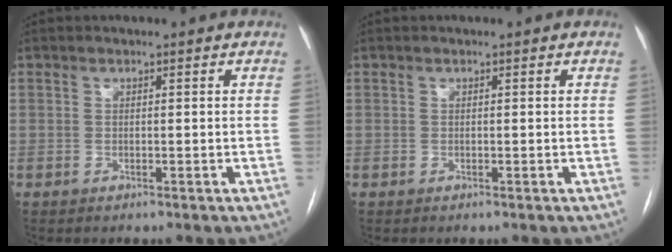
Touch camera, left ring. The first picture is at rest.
{"total": 0.0}